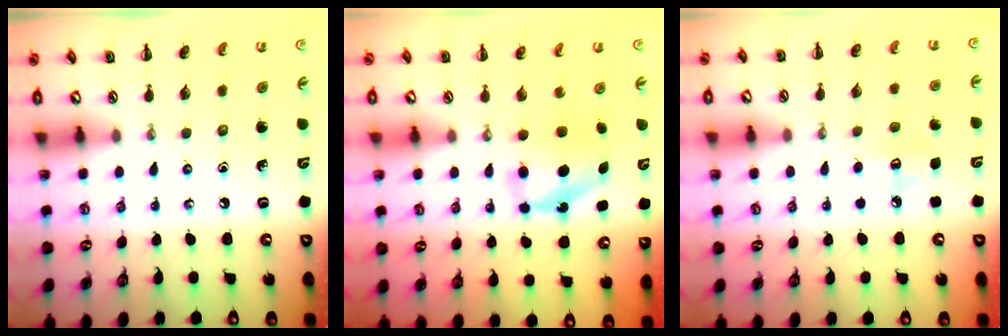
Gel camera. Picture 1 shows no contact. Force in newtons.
{"total": 5.2, "press": 5.2, "slide": 0.8}
{"total": 6.4, "press": 6.1, "slide": 1.8}